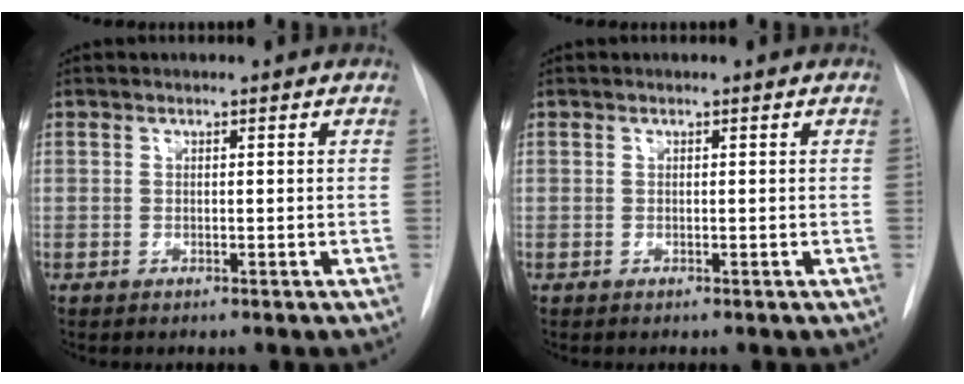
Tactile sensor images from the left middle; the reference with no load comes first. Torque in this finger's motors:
{"motor_torque": [0.00, 0.00, 0.00, 0.01]}